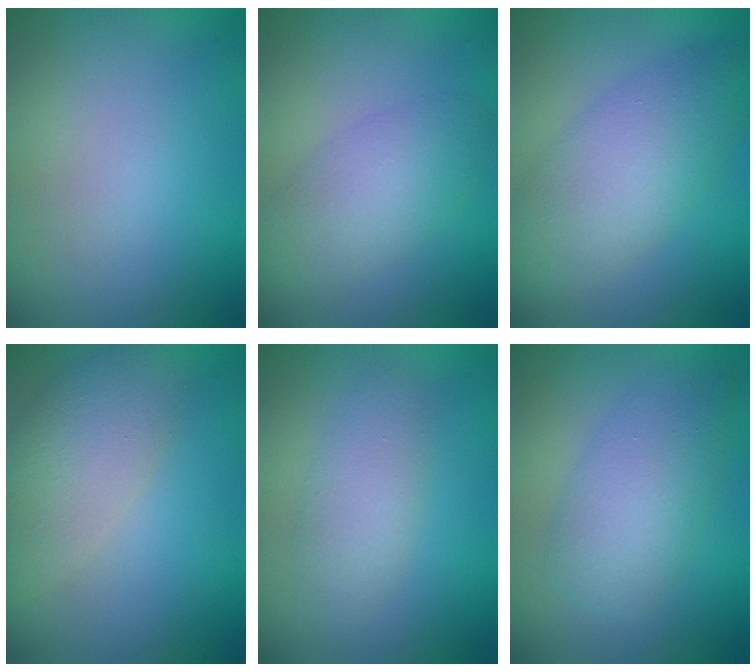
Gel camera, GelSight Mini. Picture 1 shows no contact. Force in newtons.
{"total": 3.8, "press": 3.8, "slide": 0.3}
{"total": 5.5, "press": 5.5, "slide": 0.3}
{"total": 5.2, "press": 5.2, "slide": 0.3}
{"total": 2.6, "press": 2.6, "slide": 0.1}
{"total": 4.8, "press": 4.8, "slide": 0.1}